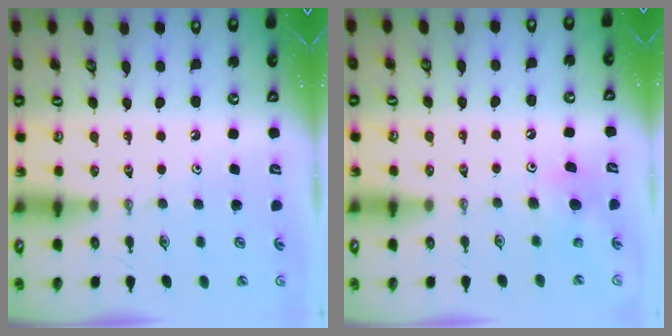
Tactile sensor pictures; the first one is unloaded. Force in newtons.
{"total": 6.2, "press": 6.1, "slide": 1.1}